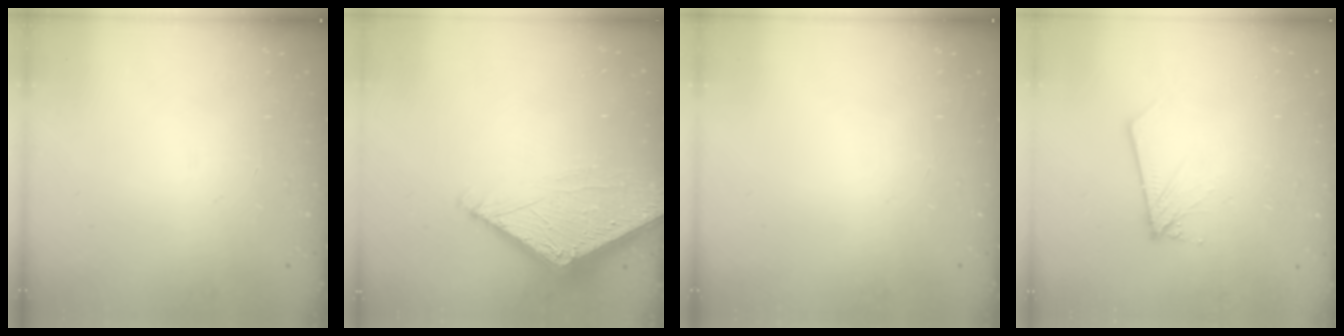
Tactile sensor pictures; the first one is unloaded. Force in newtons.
{"total": 7.2, "press": 7.2, "slide": 0.3}
{"total": 0.0}
{"total": 2.7, "press": 2.7, "slide": 0.2}